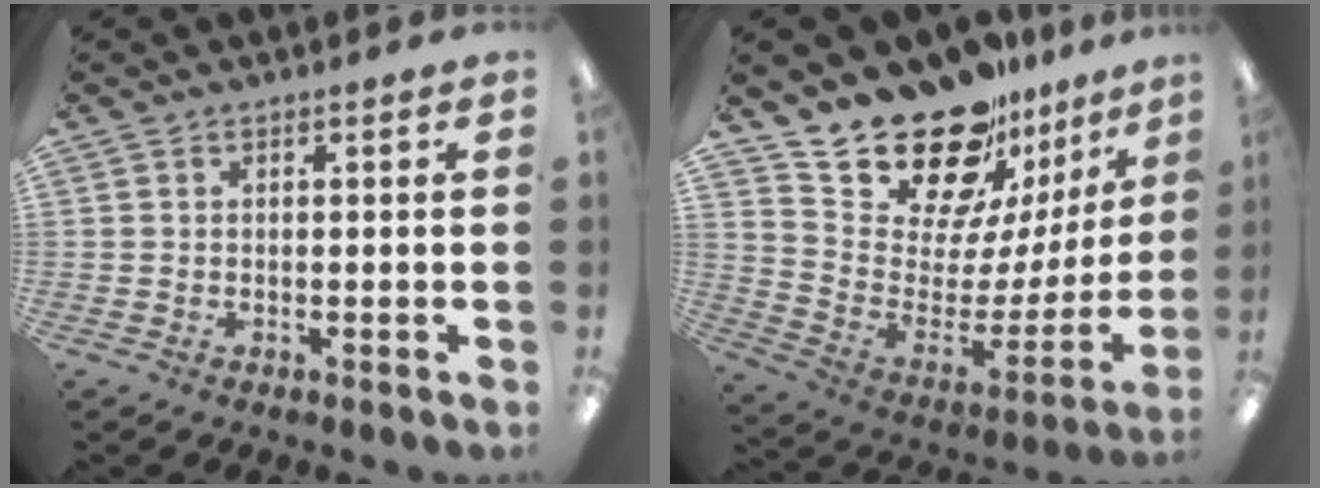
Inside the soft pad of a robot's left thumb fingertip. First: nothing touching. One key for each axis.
{"total": 22.7, "fx": 19.4, "fy": 9.3, "fz": 7.2, "tx": -0.125, "ty": -0.148, "tz": 0.352}